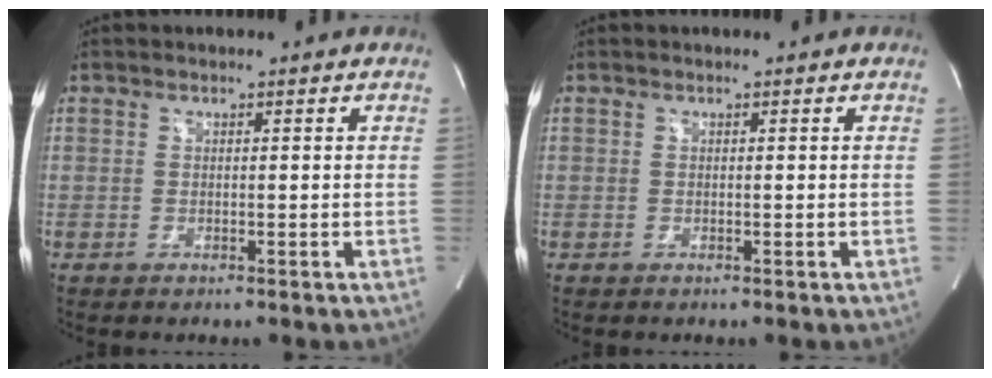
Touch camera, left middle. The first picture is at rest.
{"total": 0.0}